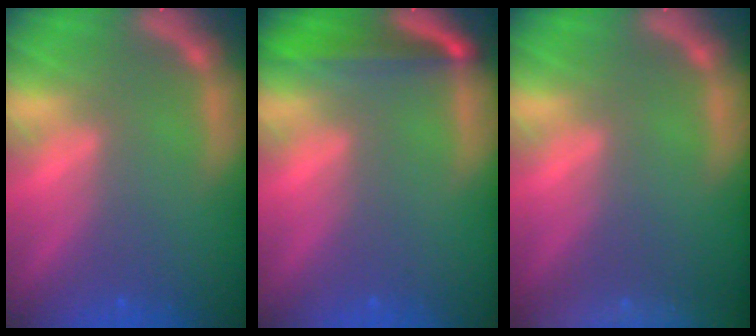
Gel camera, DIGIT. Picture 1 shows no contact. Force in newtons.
{"total": 4.5}
{"total": 10.0}